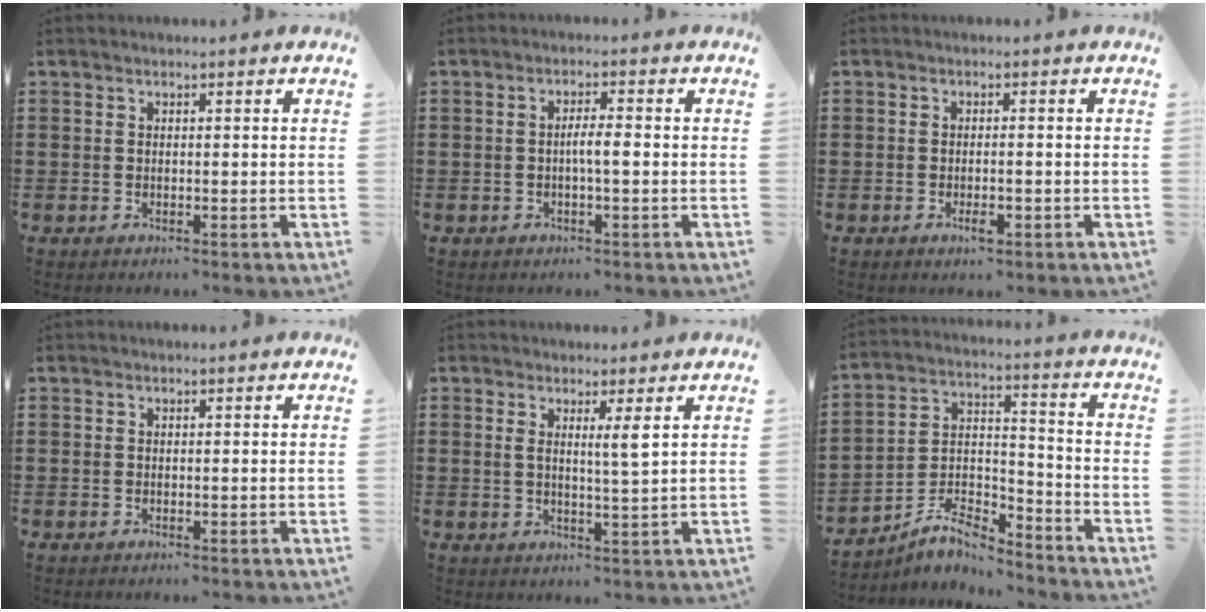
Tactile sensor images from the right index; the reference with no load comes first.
{"total": 2.6, "force": [-0.4, 0.3, 2.5], "torque": [-0.046, 0.000, -0.009]}
{"total": 2.3, "force": [-1.0, 0.5, 2.0], "torque": [-0.035, -0.002, -0.016]}
{"total": 0.0}
{"total": 3.0, "force": [1.3, -0.4, 2.6], "torque": [-0.056, -0.008, 0.020]}
{"total": 7.5, "force": [-6.7, 1.9, 2.8], "torque": [-0.060, 0.003, -0.133]}